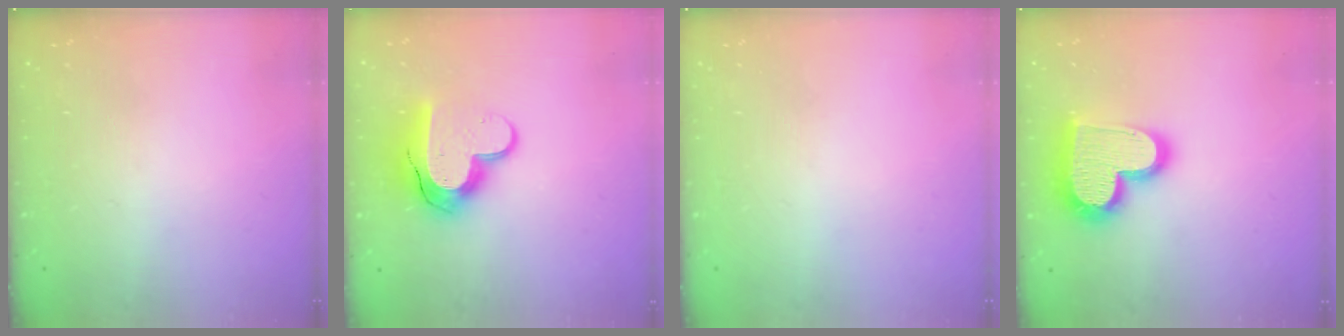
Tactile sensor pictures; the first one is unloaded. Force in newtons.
{"total": 15.4, "press": 15.3, "slide": 1.1}
{"total": 0.0}
{"total": 20.7, "press": 20.7, "slide": 1.5}